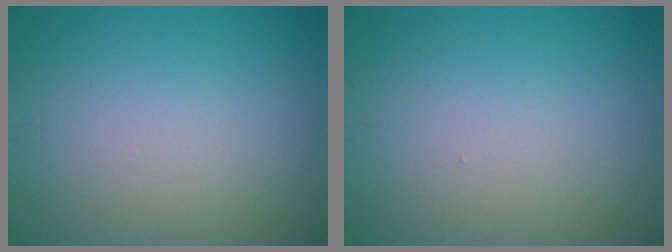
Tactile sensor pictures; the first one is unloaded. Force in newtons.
{"total": 0.0}